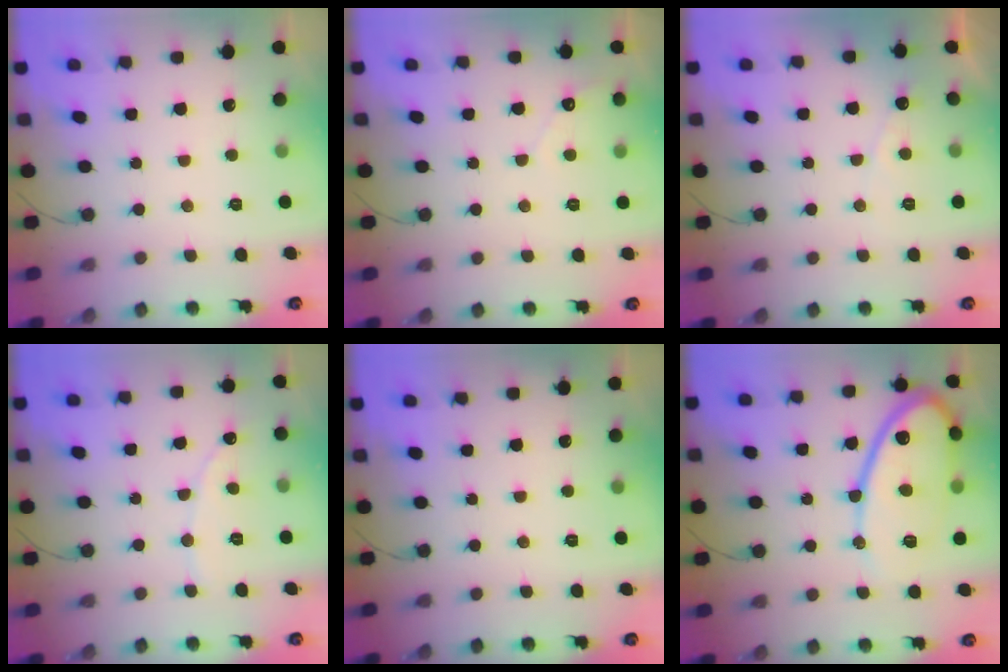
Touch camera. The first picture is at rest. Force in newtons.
{"total": 2.2, "press": 2.2, "slide": 0.2}
{"total": 4.2, "press": 4.2, "slide": 0.3}
{"total": 2.5, "press": 2.5, "slide": 0.1}
{"total": 0.0}
{"total": 15.4, "press": 15.4, "slide": 1.3}